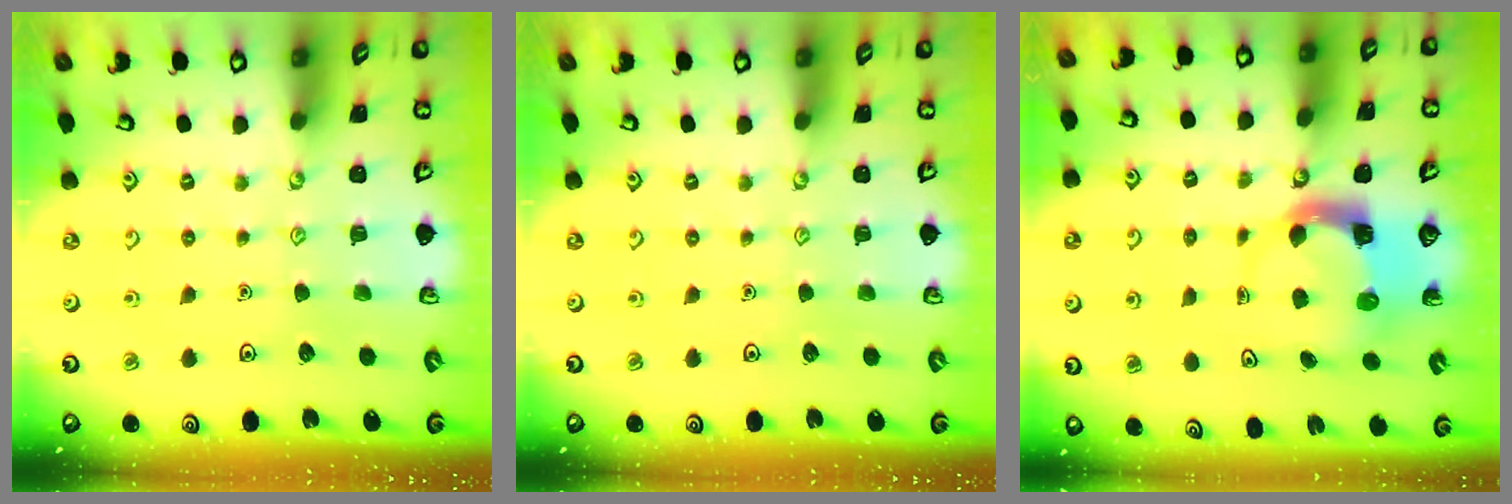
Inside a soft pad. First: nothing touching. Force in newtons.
{"total": 0.0}
{"total": 4.0, "press": 3.9, "slide": 0.6}